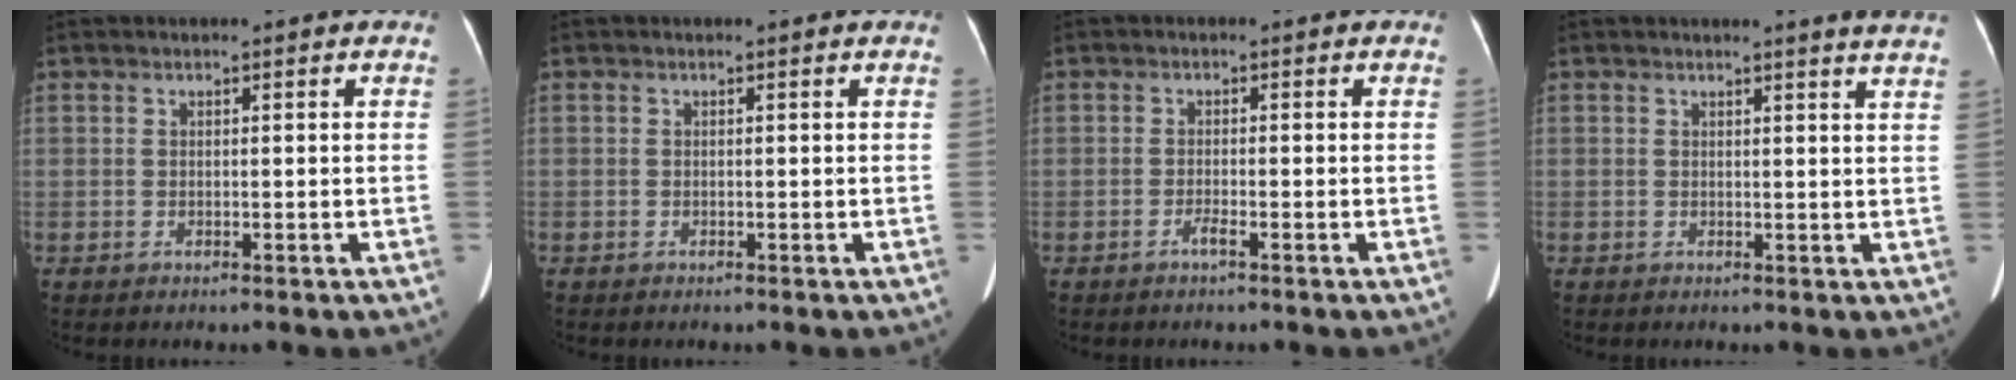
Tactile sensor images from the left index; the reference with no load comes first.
{"total": 0.0}
{"total": 1.2, "force": [-0.9, -0.1, 0.7], "torque": [-0.019, -0.002, -0.016]}
{"total": 5.8, "force": [5.4, -0.3, 2.1], "torque": [-0.024, -0.014, 0.032]}